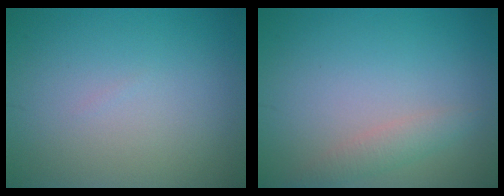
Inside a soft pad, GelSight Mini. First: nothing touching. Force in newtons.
{"total": 1.7, "press": 1.7, "slide": 0.1}